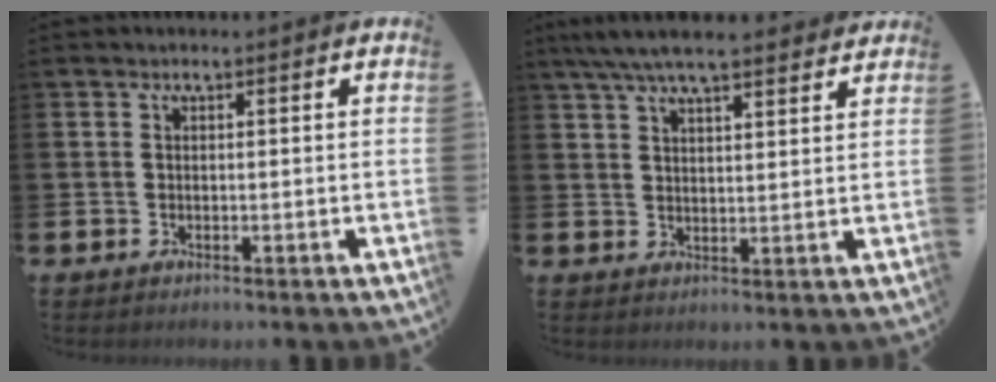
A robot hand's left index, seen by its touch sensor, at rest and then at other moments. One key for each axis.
{"total": 6.6, "fx": 5.9, "fy": 1.1, "fz": 2.6, "tx": -0.061, "ty": -0.017, "tz": 0.108}